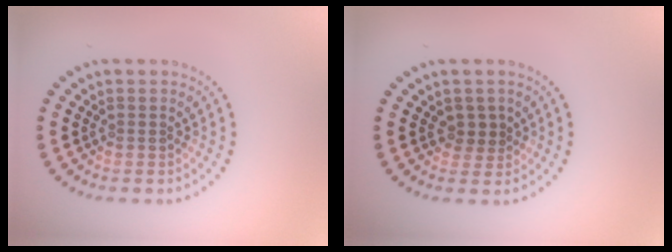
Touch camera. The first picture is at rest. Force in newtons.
{"total": 1.7, "press": 1.4, "slide": 0.9}